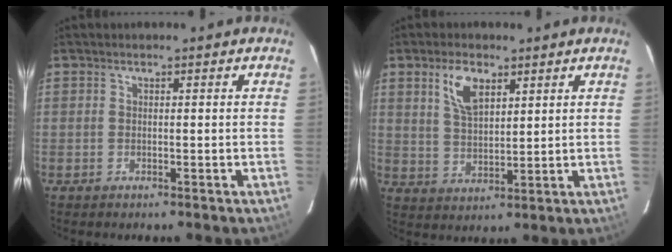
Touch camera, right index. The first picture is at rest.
{"total": 7.0, "force": [3.7, 3.4, 4.9], "torque": [-0.093, 0.008, 0.074]}